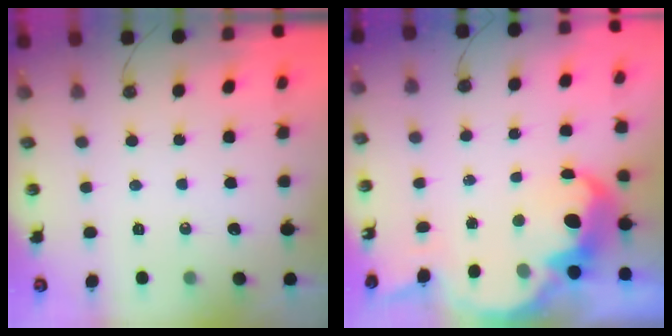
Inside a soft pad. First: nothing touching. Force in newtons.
{"total": 8.5, "press": 8.4, "slide": 0.6}